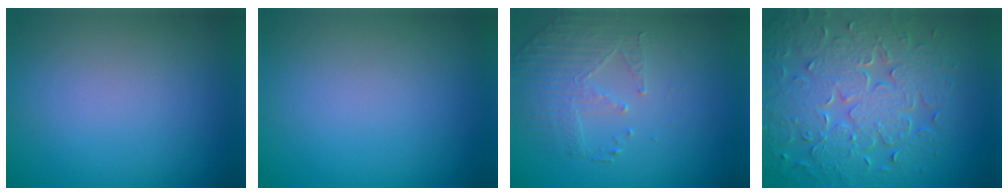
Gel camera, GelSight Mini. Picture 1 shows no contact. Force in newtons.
{"total": 0.0}
{"total": 2.2, "press": 1.8, "slide": 1.2}
{"total": 9.0, "press": 6.5, "slide": 6.3}